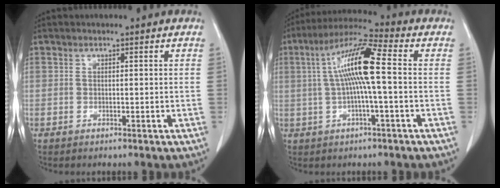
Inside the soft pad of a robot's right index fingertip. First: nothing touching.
{"total": 10.7, "force": [0.7, 0.3, 10.7], "torque": [-0.205, 0.023, 0.009]}